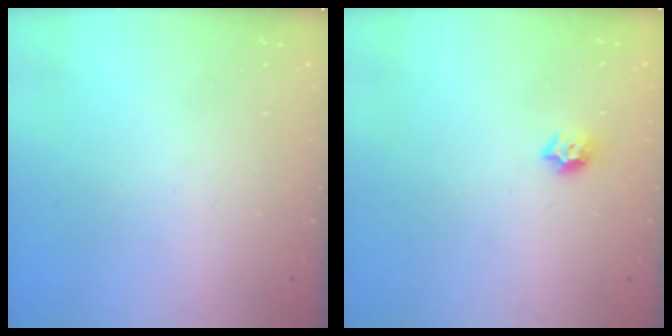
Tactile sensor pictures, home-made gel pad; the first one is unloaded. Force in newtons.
{"total": 6.3, "press": 6.3, "slide": 0.2}